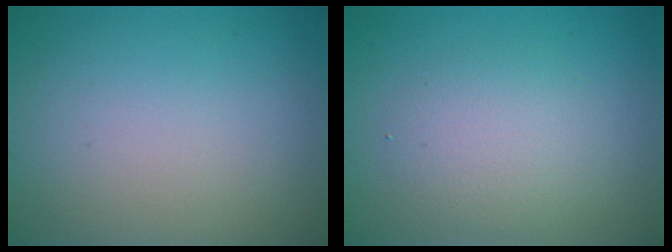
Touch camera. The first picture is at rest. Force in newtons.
{"total": 2.8, "press": 2.8, "slide": 0.2}